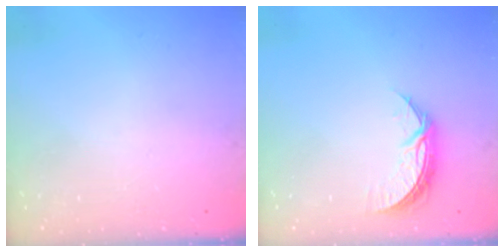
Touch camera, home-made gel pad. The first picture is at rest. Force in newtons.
{"total": 6.8, "press": 6.8, "slide": 0.3}